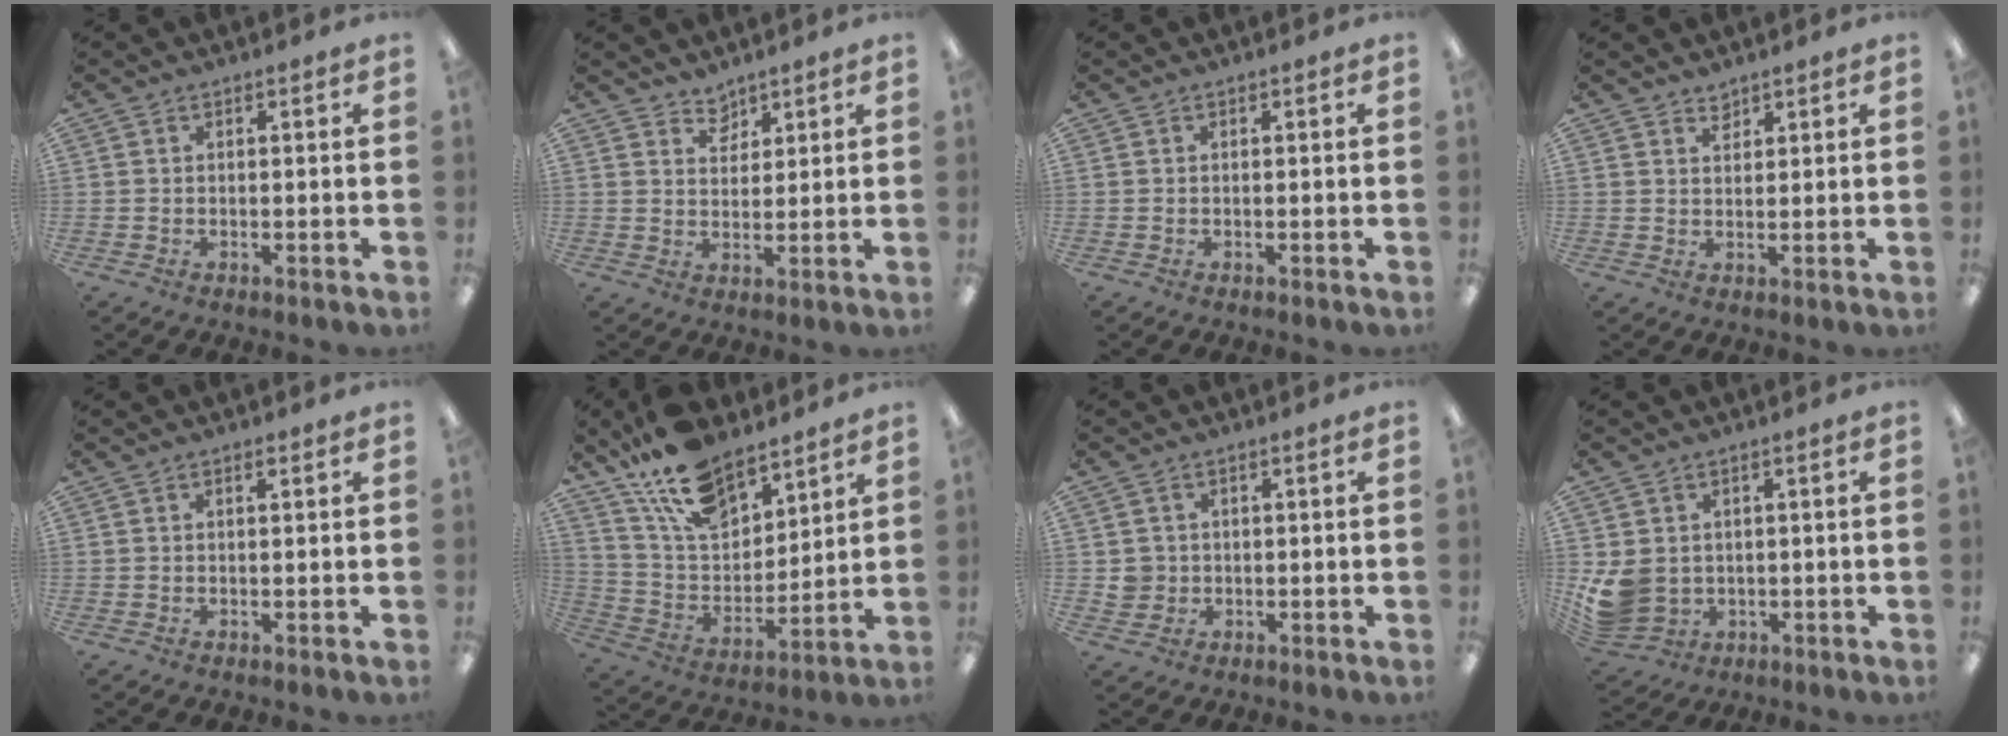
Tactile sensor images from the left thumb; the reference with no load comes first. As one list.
[{"total": 3.3, "force": [2.9, 1.5, 0.2], "torque": [0.007, -0.019, 0.053]}, {"total": 0.0}, {"total": 2.2, "force": [2.0, 0.8, 0.3], "torque": [0.000, -0.008, 0.036]}, {"total": 0.9, "force": [0.6, 0.3, 0.5], "torque": [-0.012, 0.002, 0.011]}, {"total": 16.8, "force": [12.7, 7.8, 7.7], "torque": [-0.161, -0.063, 0.235]}, {"total": 3.3, "force": [0.4, 3.3, 0.3], "torque": [-0.006, 0.005, 0.006]}, {"total": 7.0, "force": [0.6, 6.3, 3.1], "torque": [-0.082, 0.001, 0.016]}]